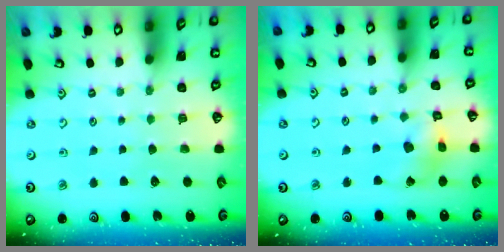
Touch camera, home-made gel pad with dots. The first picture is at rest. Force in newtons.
{"total": 7.8, "press": 7.7, "slide": 0.9}